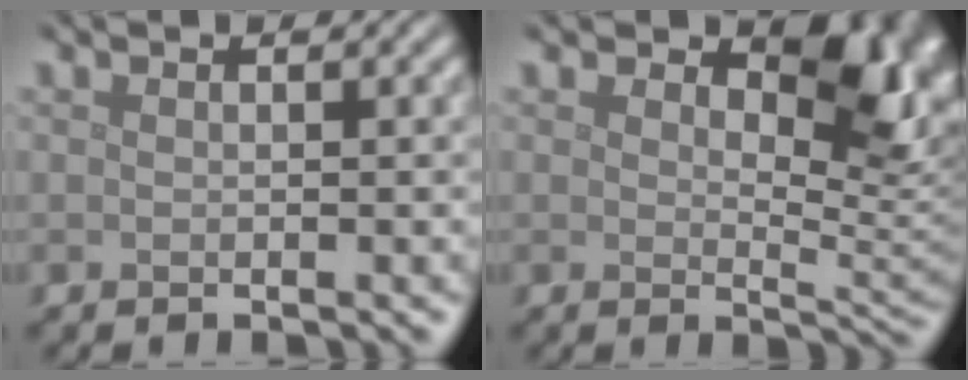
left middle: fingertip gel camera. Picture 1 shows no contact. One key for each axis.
{"total": 6.3, "fx": 2.8, "fy": 3.4, "fz": 4.5, "tx": -0.053, "ty": -0.011, "tz": 0.034}